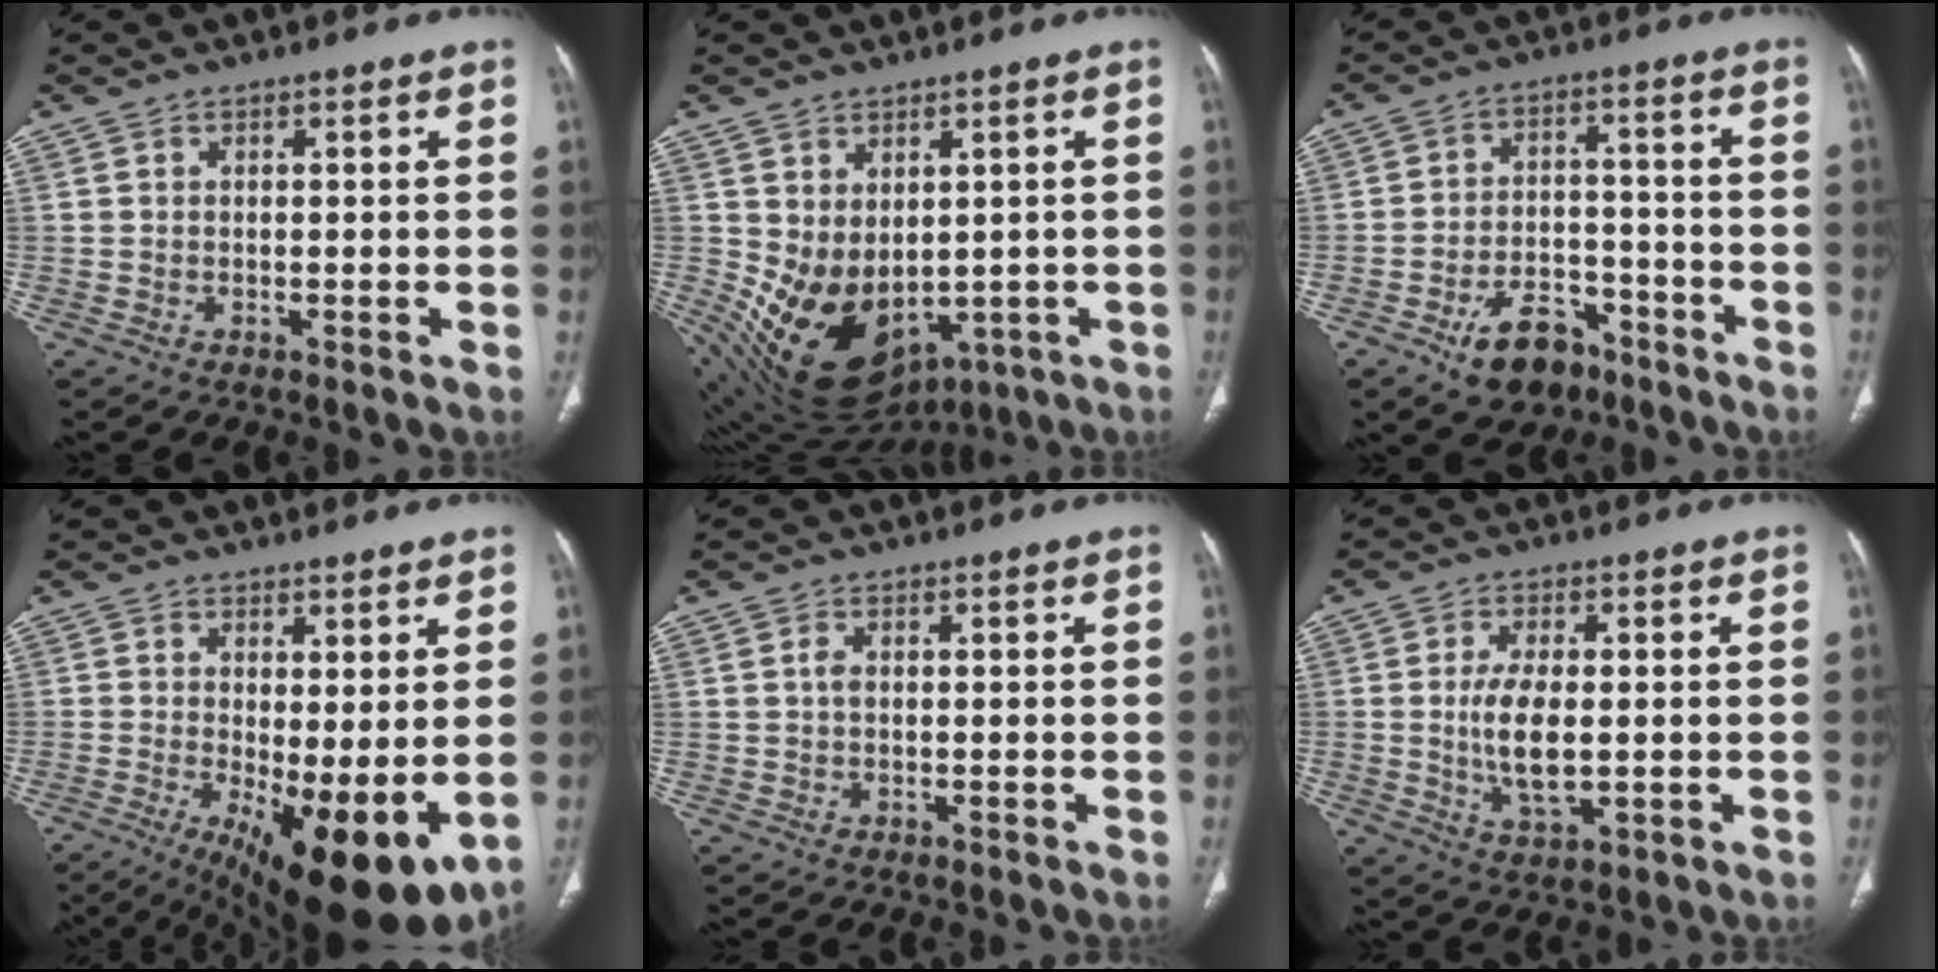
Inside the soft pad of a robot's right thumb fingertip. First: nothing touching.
{"total": 15.3, "force": [-1.7, 10.9, 10.6], "torque": [-0.165, -0.015, 0.016]}
{"total": 10.5, "force": [-6.4, 6.4, 5.3], "torque": [-0.060, 0.045, -0.096]}
{"total": 15.5, "force": [-3.4, 5.5, 14.1], "torque": [-0.198, -0.028, -0.028]}
{"total": 1.2, "force": [0.1, 0.7, 0.9], "torque": [-0.018, 0.003, 0.001]}
{"total": 8.3, "force": [-0.4, 3.9, 7.3], "torque": [-0.139, -0.009, -0.002]}